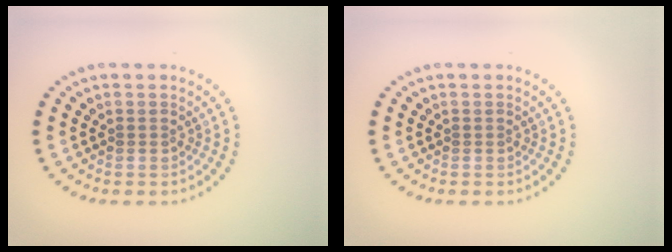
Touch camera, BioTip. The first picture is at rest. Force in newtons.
{"total": 0.0}